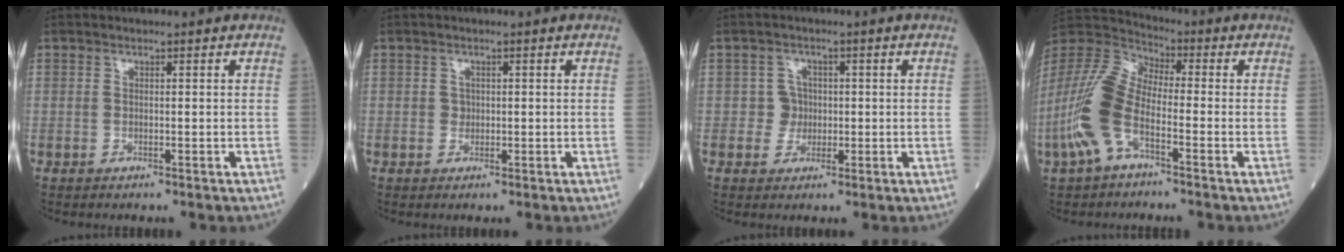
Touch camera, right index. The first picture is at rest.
{"total": 1.0, "force": [0.1, 0.9, 0.3], "torque": [-0.004, 0.001, 0.004]}
{"total": 2.8, "force": [-0.2, 2.8, 0.1], "torque": [0.007, 0.007, -0.004]}
{"total": 11.7, "force": [-4.3, 4.8, 9.8], "torque": [-0.243, 0.006, -0.092]}